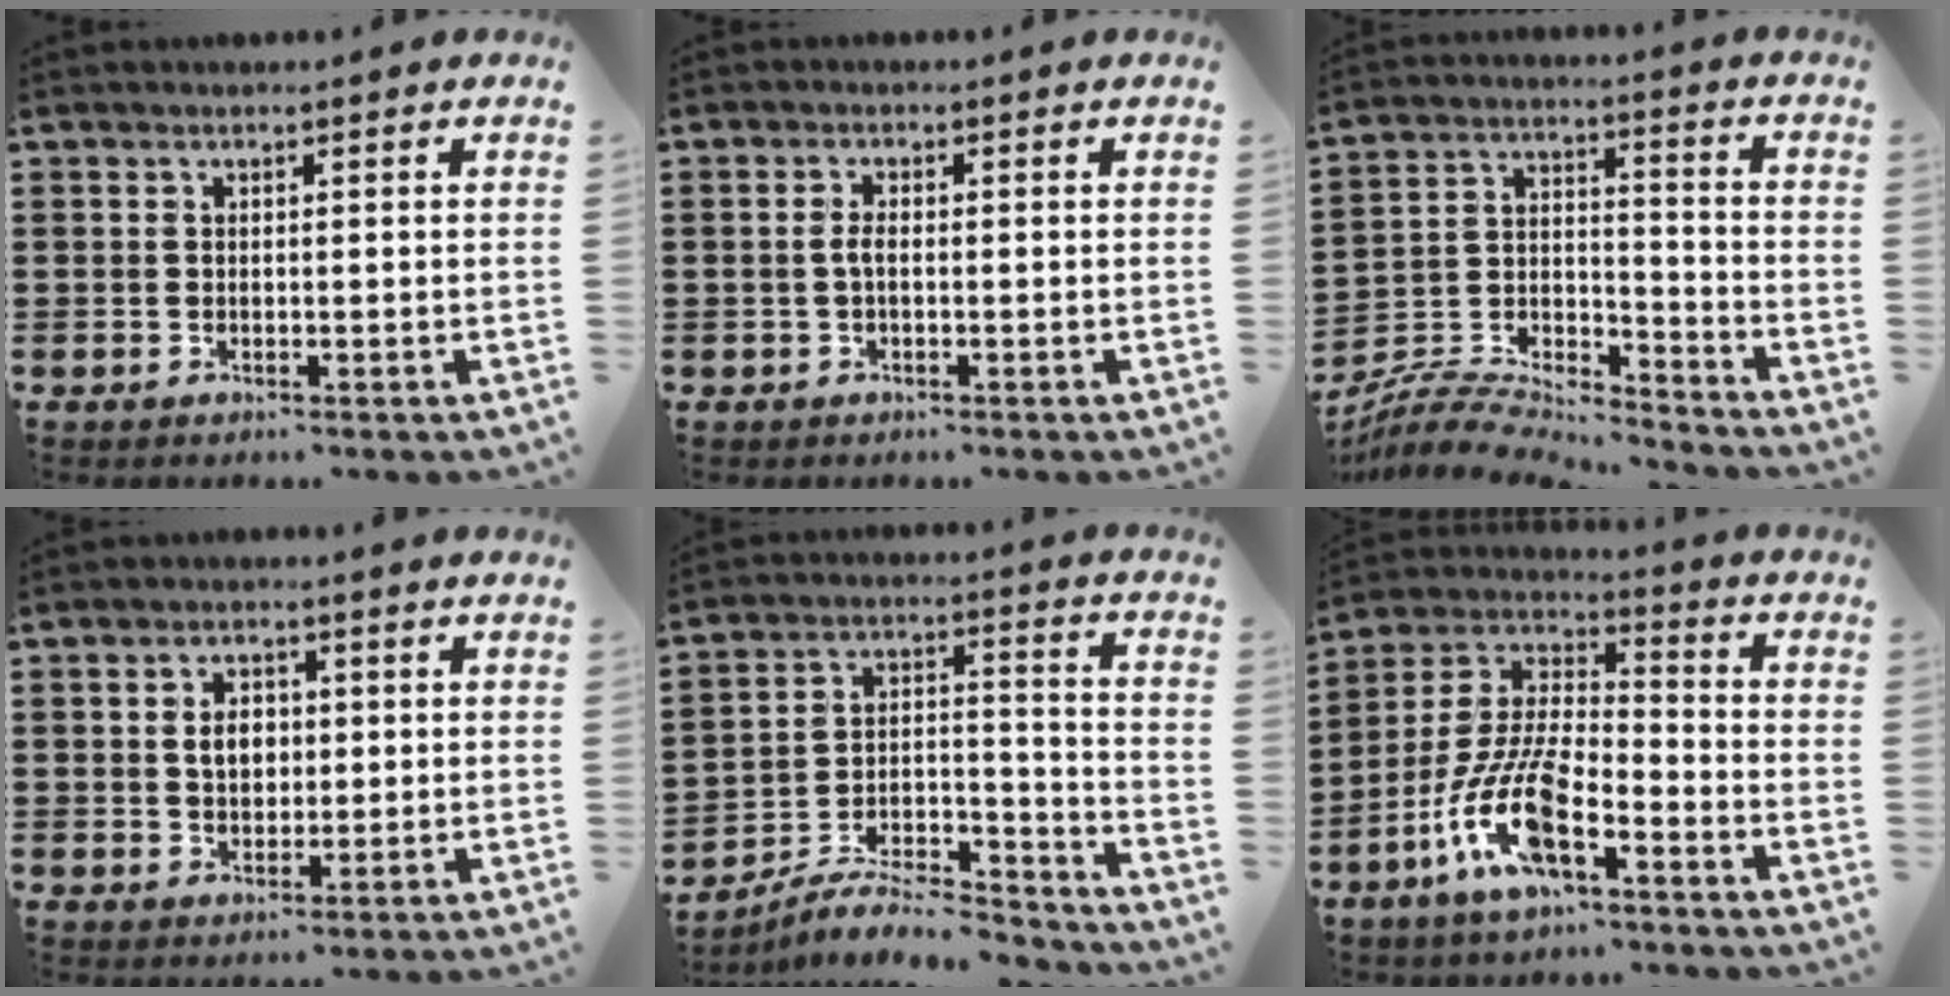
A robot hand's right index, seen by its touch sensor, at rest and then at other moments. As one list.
[{"total": 1.8, "force": [-0.4, 0.5, 1.7], "torque": [-0.047, -0.005, -0.012]}, {"total": 7.0, "force": [-6.8, 1.0, 1.6], "torque": [-0.036, 0.000, -0.136]}, {"total": 3.6, "force": [0.3, 2.6, 2.5], "torque": [-0.047, 0.007, 0.001]}, {"total": 8.5, "force": [-7.8, 1.7, 3.1], "torque": [-0.047, 0.018, -0.148]}, {"total": 12.0, "force": [-6.5, 3.9, 9.3], "torque": [-0.221, -0.008, -0.130]}]